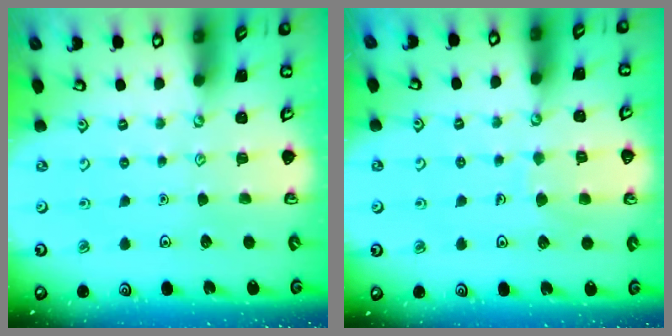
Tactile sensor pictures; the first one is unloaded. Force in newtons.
{"total": 6.0, "press": 6.0, "slide": 0.3}